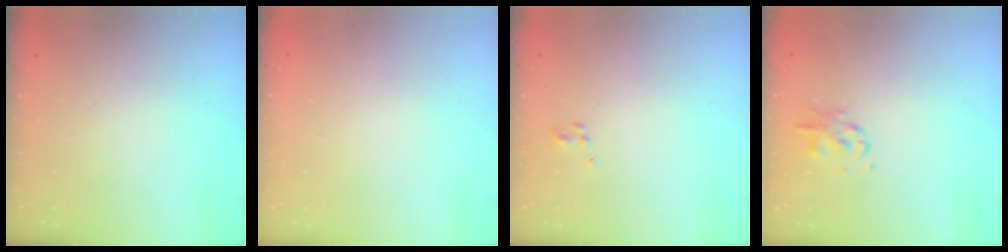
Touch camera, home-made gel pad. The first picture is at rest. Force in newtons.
{"total": 1.8, "press": 1.8, "slide": 0.2}
{"total": 1.3, "press": 1.2, "slide": 0.6}
{"total": 2.9, "press": 2.8, "slide": 0.4}